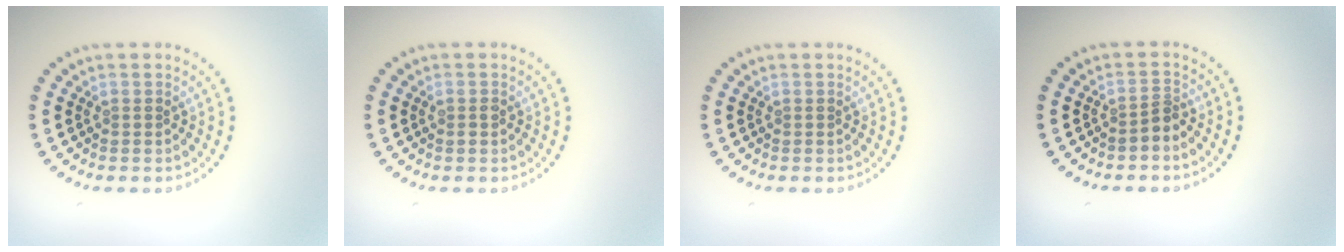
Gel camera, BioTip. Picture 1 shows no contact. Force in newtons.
{"total": 0.8, "press": 0.7, "slide": 0.3}
{"total": 0.0}
{"total": 1.2, "press": 0.7, "slide": 1.0}